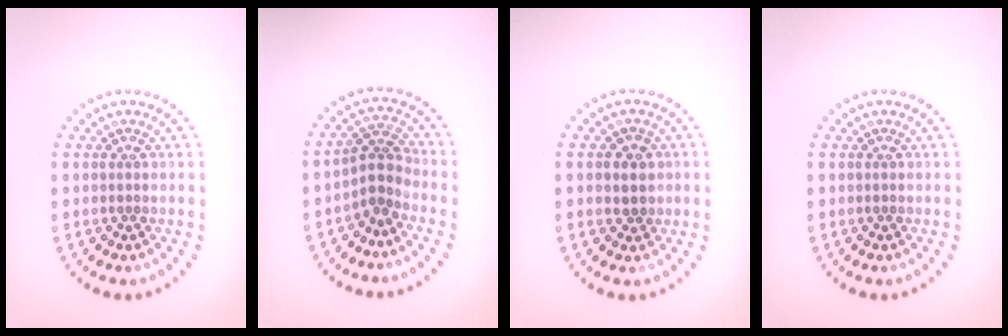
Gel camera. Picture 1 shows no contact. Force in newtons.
{"total": 2.5, "press": 1.8, "slide": 1.7}
{"total": 1.7, "press": 1.7, "slide": 0.3}
{"total": 0.0}